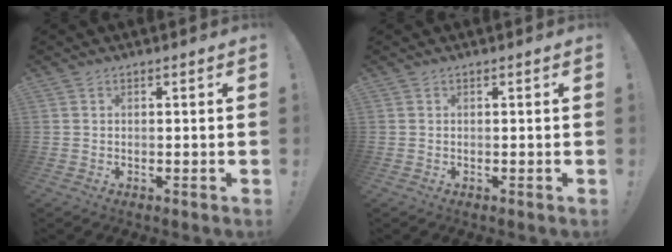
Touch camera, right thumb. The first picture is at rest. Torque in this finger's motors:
{"motor_torque": [-0.11, 0.10, -0.01, 0.00, 0.00]}